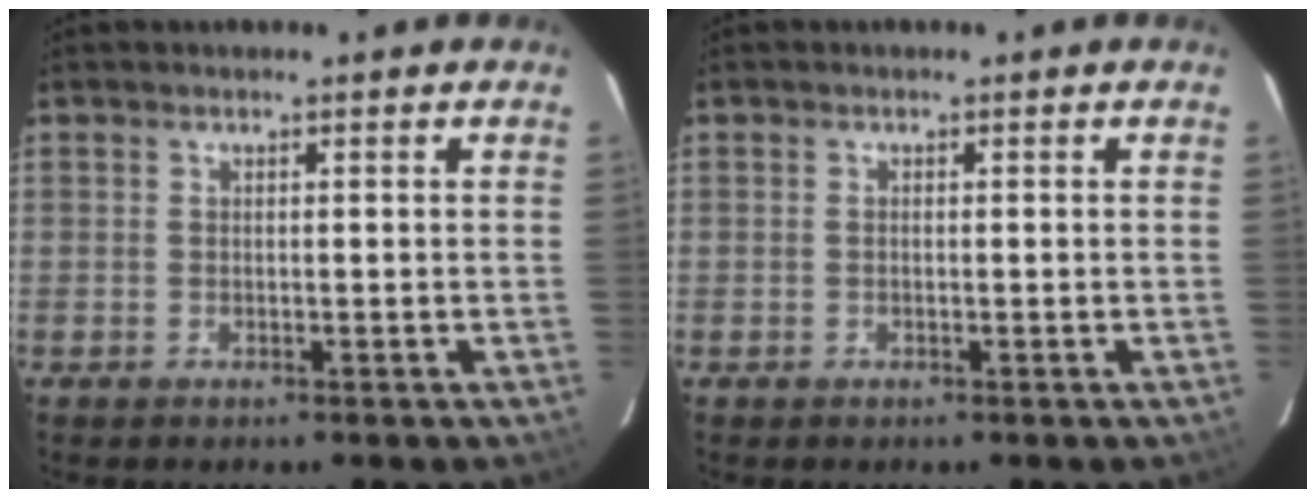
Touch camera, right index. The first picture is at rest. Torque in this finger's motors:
{"motor_torque": [-0.20, 0.14, -0.03, 0.00]}